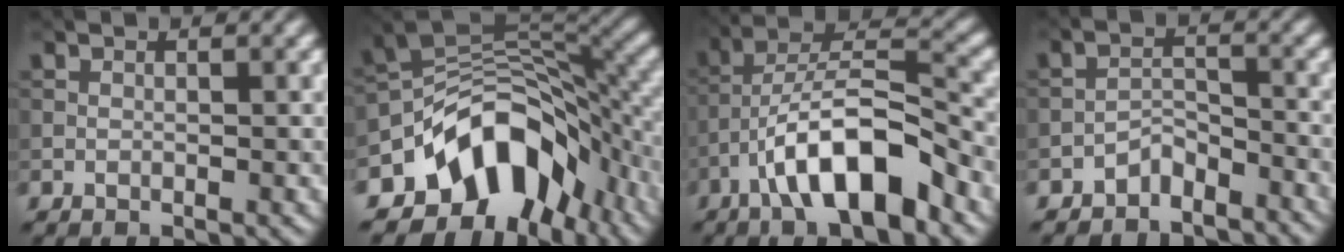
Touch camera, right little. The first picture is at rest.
{"total": 11.4, "force": [-5.9, 7.5, 6.3], "torque": [-0.084, 0.009, -0.114]}
{"total": 9.7, "force": [-5.1, 3.0, 7.7], "torque": [-0.125, 0.022, -0.091]}
{"total": 3.1, "force": [-2.7, 1.3, 0.9], "torque": [-0.012, 0.008, -0.055]}